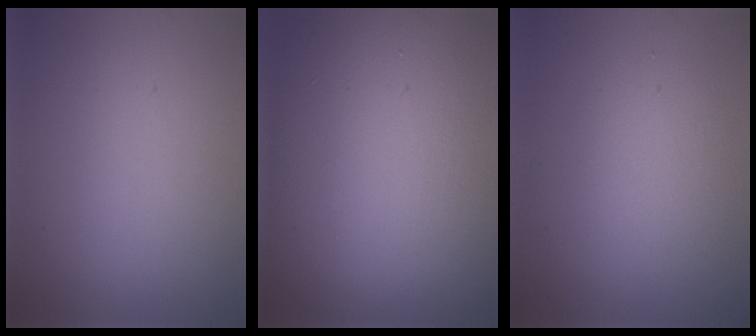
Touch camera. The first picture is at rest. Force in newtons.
{"total": 18.5, "press": 18.5, "slide": 0.5}
{"total": 2.8, "press": 2.8, "slide": 0.2}